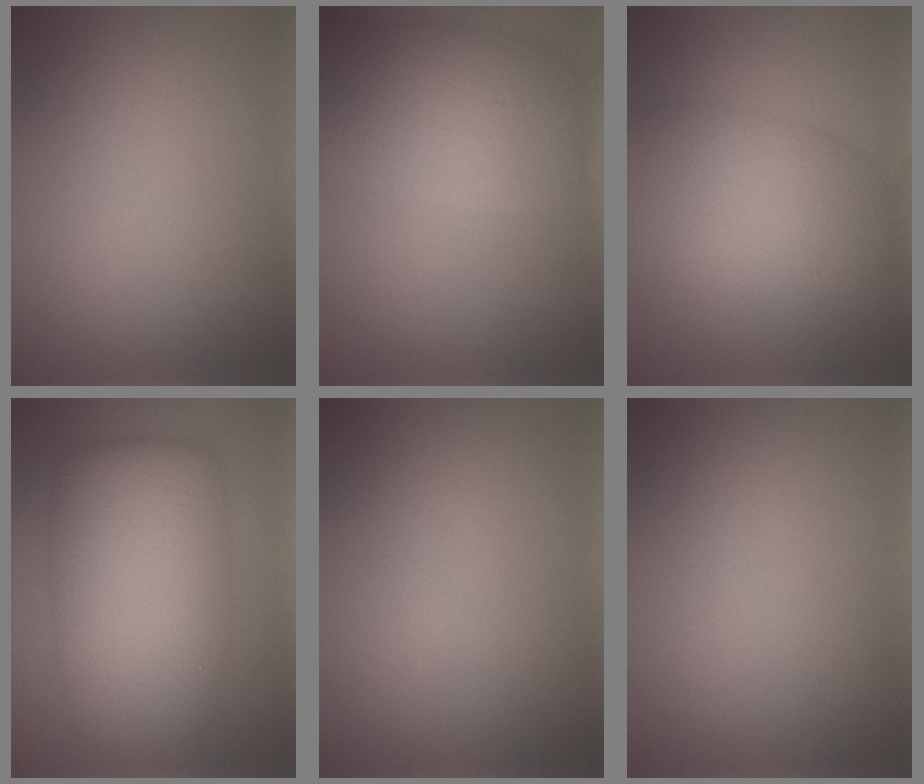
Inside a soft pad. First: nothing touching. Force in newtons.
{"total": 8.2, "press": 8.2, "slide": 0.3}
{"total": 7.7, "press": 7.7, "slide": 0.3}
{"total": 11.4, "press": 11.4, "slide": 0.1}
{"total": 0.0}
{"total": 0.0}